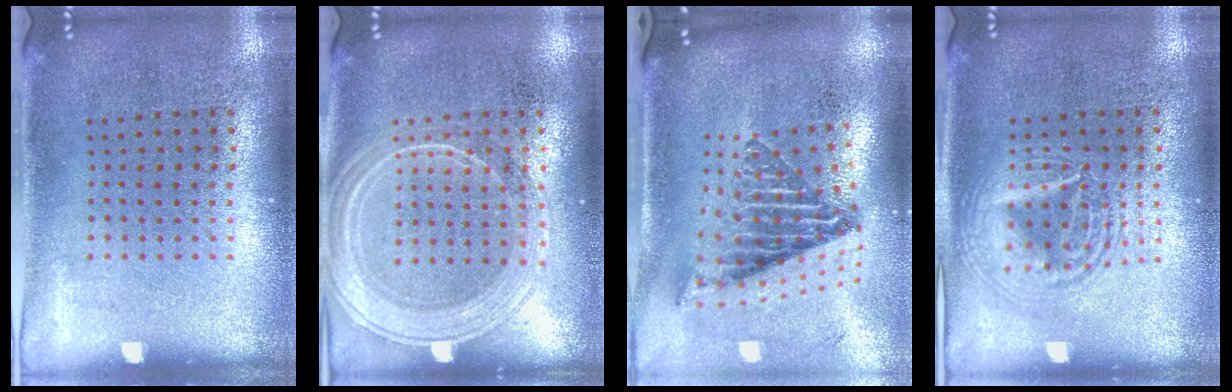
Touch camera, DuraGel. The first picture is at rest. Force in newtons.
{"total": 1.9, "press": 1.8, "slide": 0.3}
{"total": 2.3, "press": 1.5, "slide": 1.7}
{"total": 2.7, "press": 2.7, "slide": 0.2}